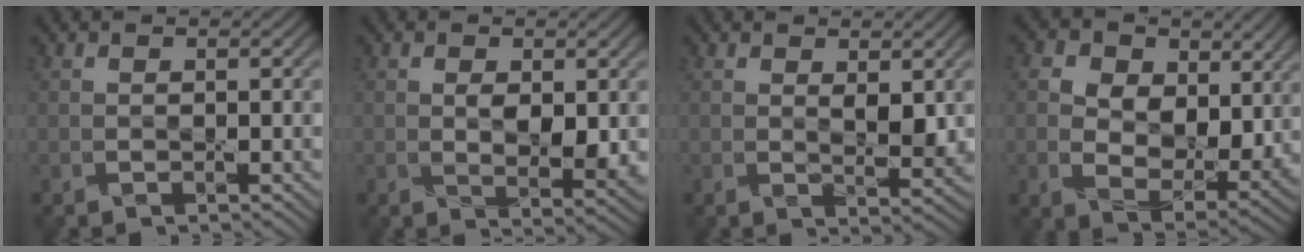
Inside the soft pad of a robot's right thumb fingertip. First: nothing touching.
{"total": 3.9, "force": [0.3, 2.2, 3.3], "torque": [-0.064, -0.010, 0.015]}
{"total": 2.9, "force": [0.9, 1.2, 2.5], "torque": [-0.049, -0.009, 0.022]}
{"total": 10.7, "force": [3.3, 7.7, 6.6], "torque": [-0.166, -0.013, 0.055]}